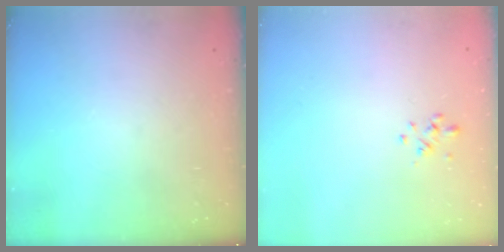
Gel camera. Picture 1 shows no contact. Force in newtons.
{"total": 0.8, "press": 0.7, "slide": 0.5}